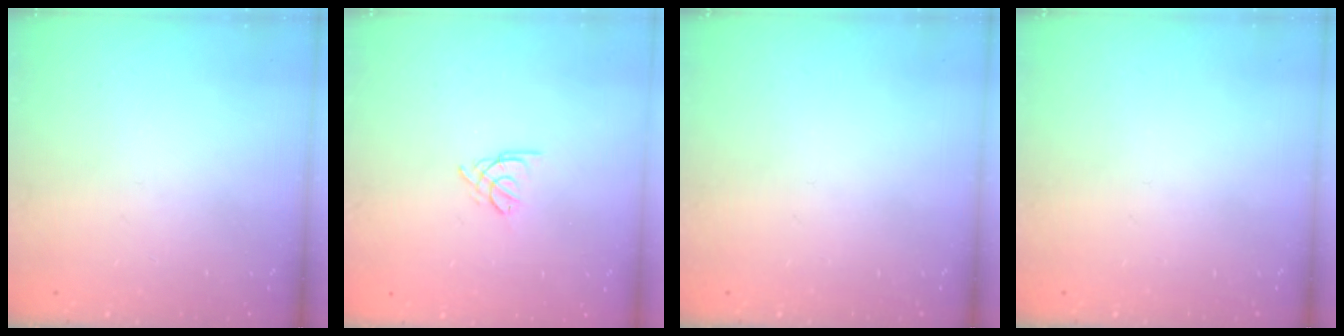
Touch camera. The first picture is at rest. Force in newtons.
{"total": 3.4, "press": 3.3, "slide": 0.6}
{"total": 0.0}
{"total": 0.0}